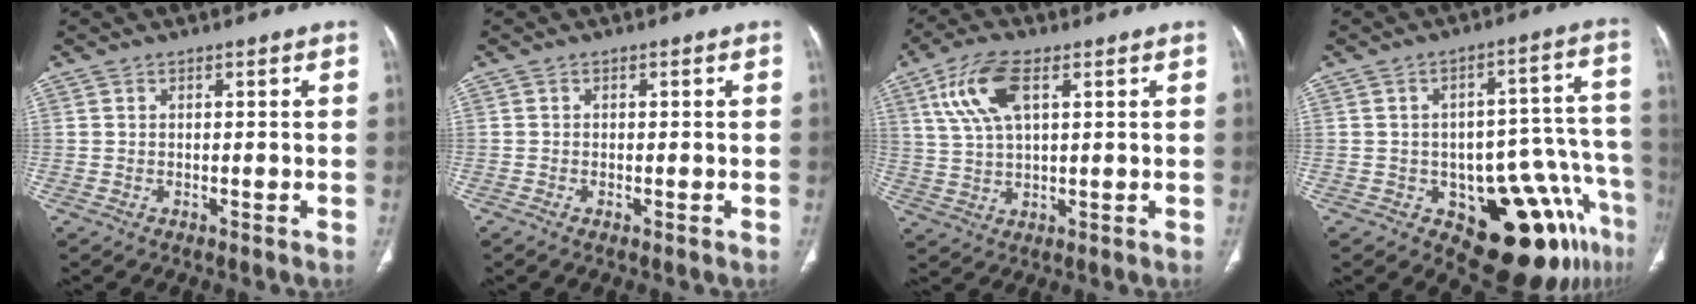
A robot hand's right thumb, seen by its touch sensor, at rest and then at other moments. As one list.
[{"total": 0.7, "force": [-0.3, 0.2, 0.5], "torque": [-0.014, -0.002, -0.007]}, {"total": 10.0, "force": [4.0, 4.5, 8.0], "torque": [-0.169, 0.002, 0.081]}, {"total": 17.9, "force": [-9.4, 7.2, 13.5], "torque": [-0.089, 0.076, -0.115]}]